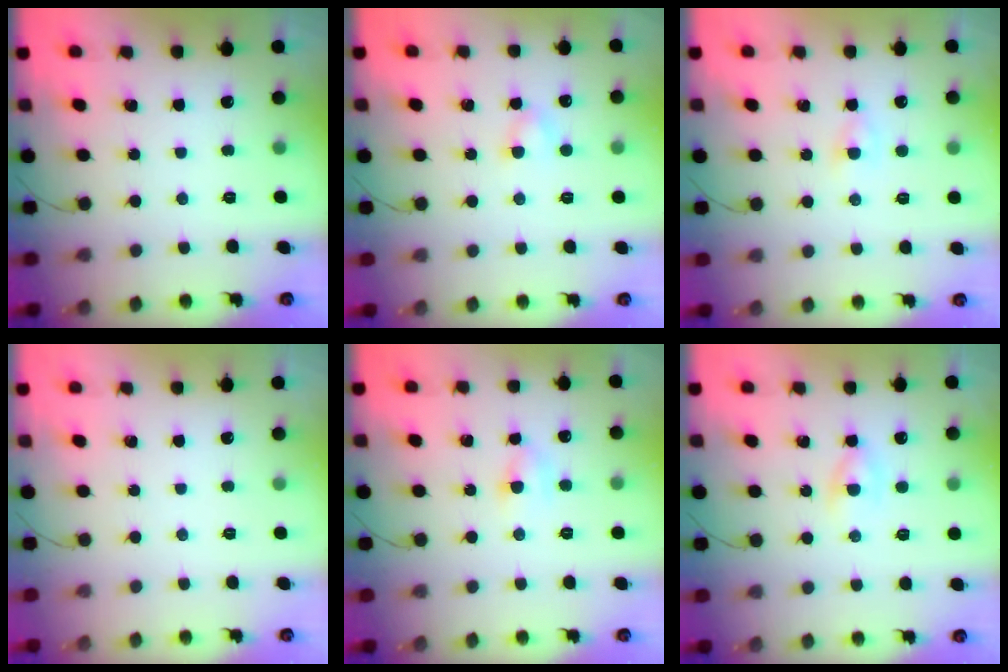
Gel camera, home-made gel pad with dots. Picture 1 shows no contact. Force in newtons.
{"total": 3.1, "press": 3.0, "slide": 0.7}
{"total": 1.9, "press": 1.8, "slide": 0.6}
{"total": 0.0}
{"total": 4.2, "press": 4.1, "slide": 1.0}
{"total": 2.1, "press": 2.0, "slide": 0.8}